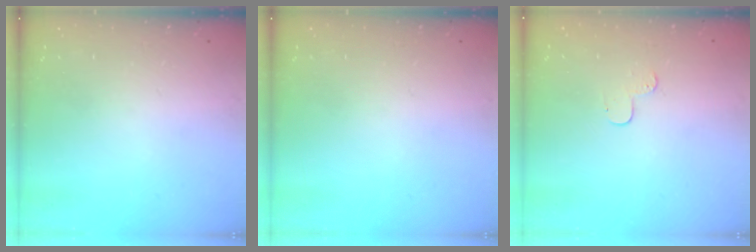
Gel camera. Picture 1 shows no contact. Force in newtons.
{"total": 0.0}
{"total": 3.7, "press": 3.7, "slide": 0.5}